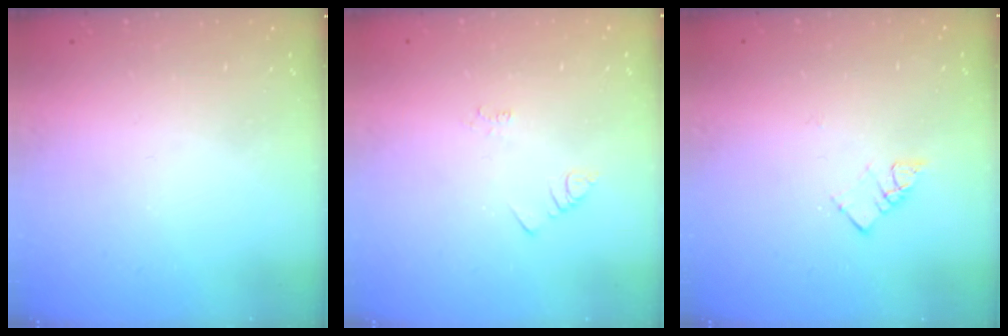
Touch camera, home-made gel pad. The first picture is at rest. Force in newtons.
{"total": 2.2, "press": 2.1, "slide": 0.4}
{"total": 4.2, "press": 4.2, "slide": 0.4}